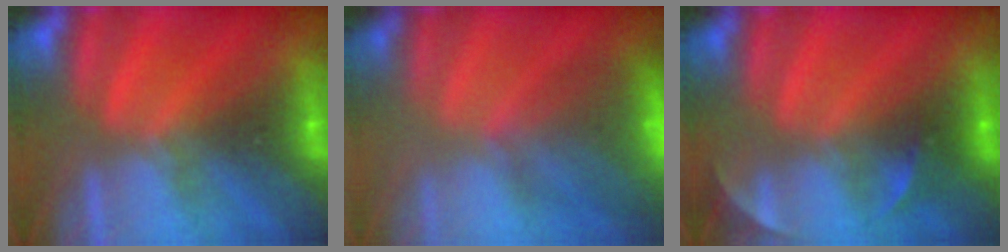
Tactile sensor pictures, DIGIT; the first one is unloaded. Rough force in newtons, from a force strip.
{"total": 8.5}
{"total": 2.2}